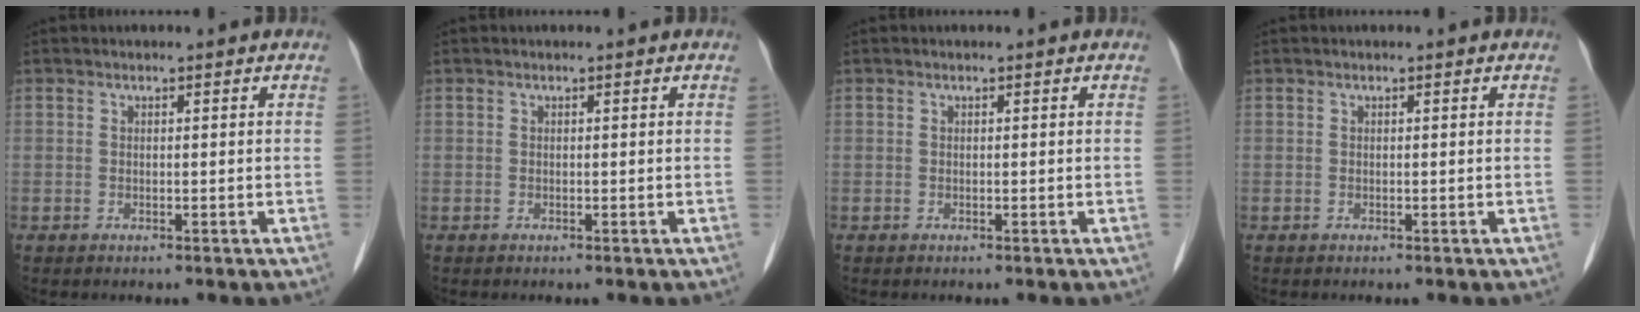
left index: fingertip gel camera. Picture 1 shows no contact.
{"total": 0.0}
{"total": 0.0}
{"total": 0.0}